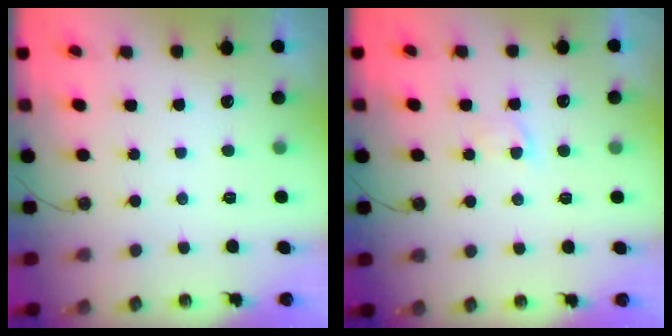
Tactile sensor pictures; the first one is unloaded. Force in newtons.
{"total": 1.6, "press": 1.6, "slide": 0.3}